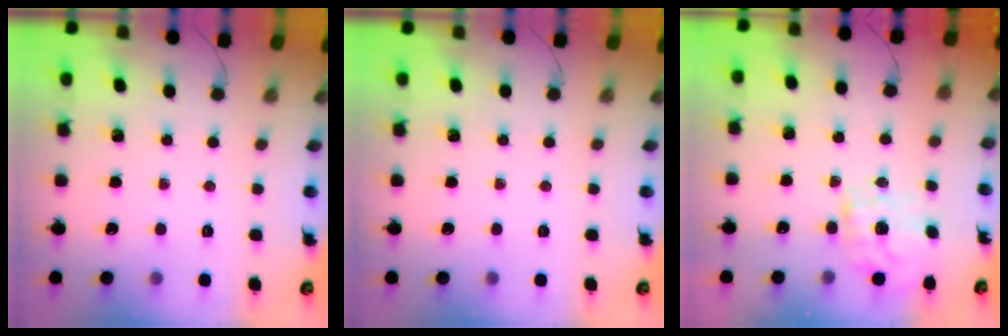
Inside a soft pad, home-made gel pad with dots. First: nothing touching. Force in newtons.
{"total": 0.0}
{"total": 1.4, "press": 1.2, "slide": 0.7}